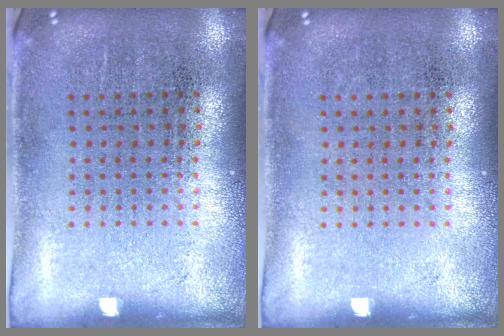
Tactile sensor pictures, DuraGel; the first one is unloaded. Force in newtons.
{"total": 0.0}